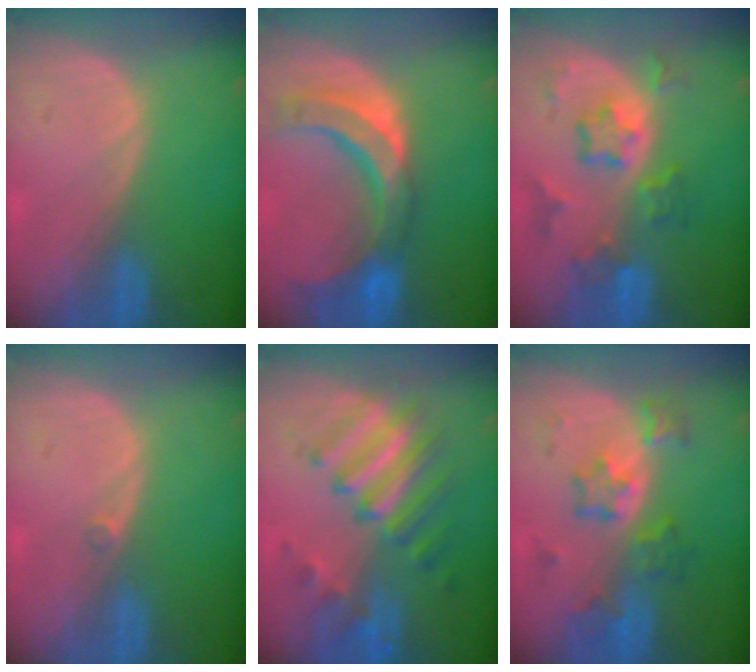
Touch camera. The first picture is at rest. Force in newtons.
{"total": 10.8, "press": 9.3, "slide": 5.5}
{"total": 7.7, "press": 6.8, "slide": 3.7}
{"total": 0.7, "press": 0.6, "slide": 0.3}
{"total": 9.3, "press": 8.6, "slide": 3.6}
{"total": 6.3, "press": 6.3, "slide": 0.5}